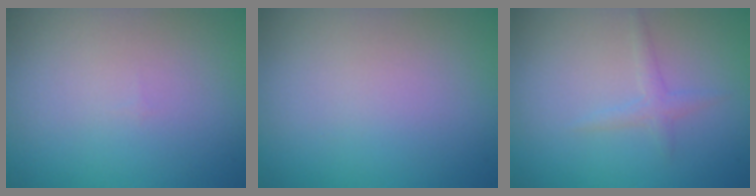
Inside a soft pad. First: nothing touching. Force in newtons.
{"total": 0.0}
{"total": 1.2, "press": 1.2, "slide": 0.1}